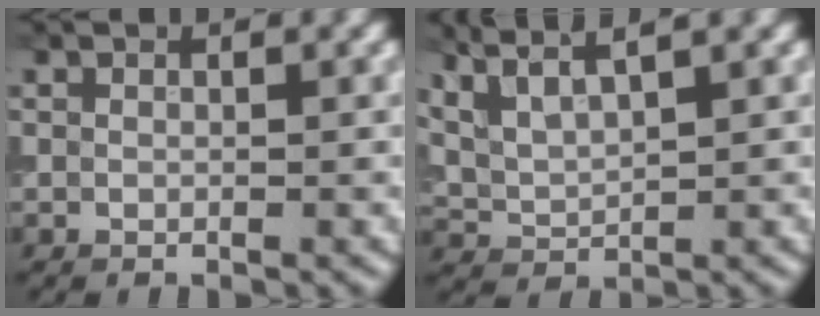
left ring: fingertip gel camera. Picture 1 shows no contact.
{"total": 5.4, "force": [4.0, 1.4, 3.3], "torque": [-0.073, 0.025, 0.062]}